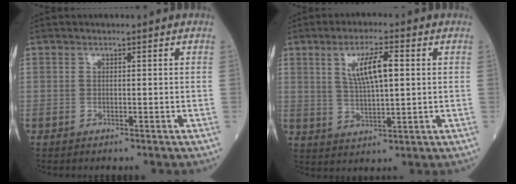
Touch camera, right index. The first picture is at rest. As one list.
[{"total": 7.3, "force": [2.1, 1.5, 6.9], "torque": [-0.129, 0.006, 0.042]}]